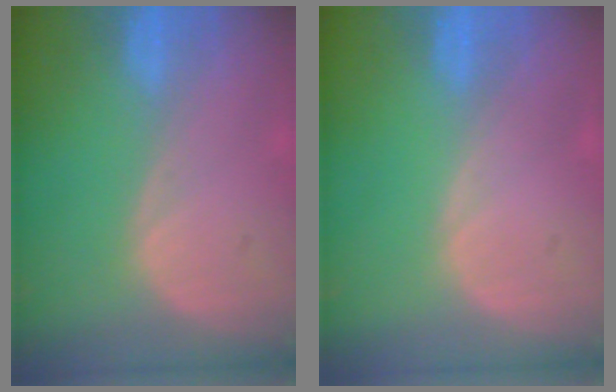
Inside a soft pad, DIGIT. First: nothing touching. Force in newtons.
{"total": 0.0}